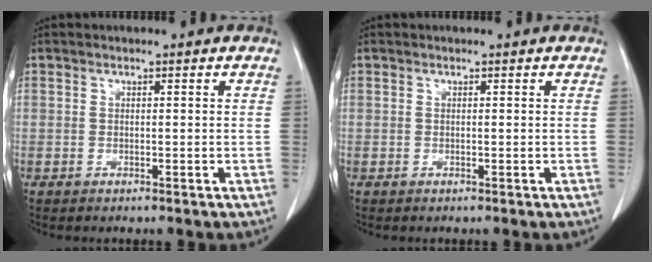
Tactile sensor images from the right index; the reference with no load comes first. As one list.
[{"total": 0.0}]